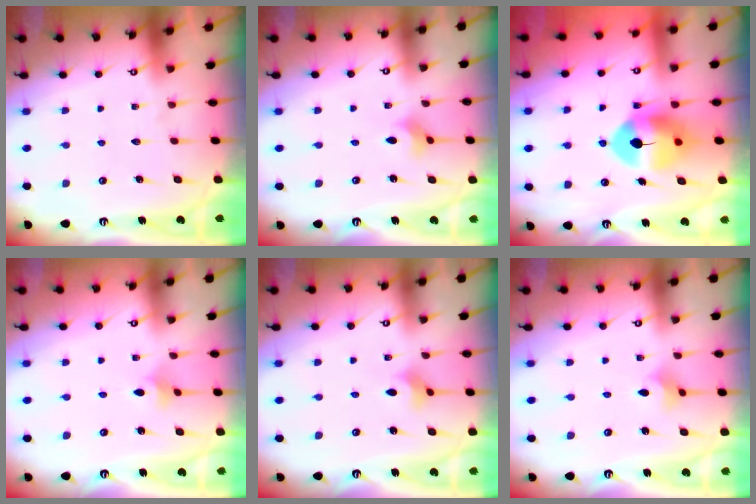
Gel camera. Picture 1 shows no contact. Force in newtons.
{"total": 2.9, "press": 2.8, "slide": 0.6}
{"total": 10.1, "press": 9.9, "slide": 2.1}
{"total": 2.8, "press": 2.8, "slide": 0.5}
{"total": 2.9, "press": 2.8, "slide": 0.6}
{"total": 3.8, "press": 3.7, "slide": 0.8}